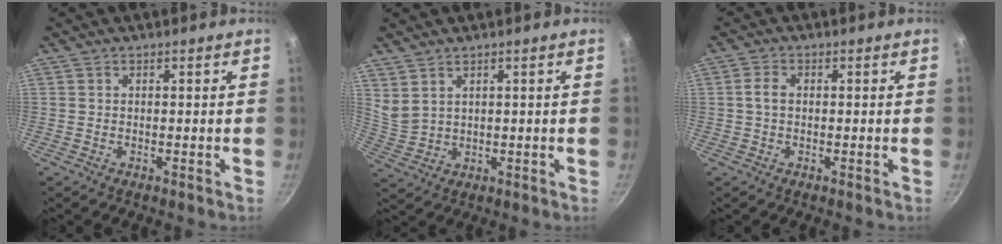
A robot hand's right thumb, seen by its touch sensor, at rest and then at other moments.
{"total": 3.7, "force": [2.6, 1.8, 1.8], "torque": [-0.031, -0.017, 0.063]}
{"total": 2.5, "force": [0.1, 1.7, 1.8], "torque": [-0.037, 0.008, -0.002]}